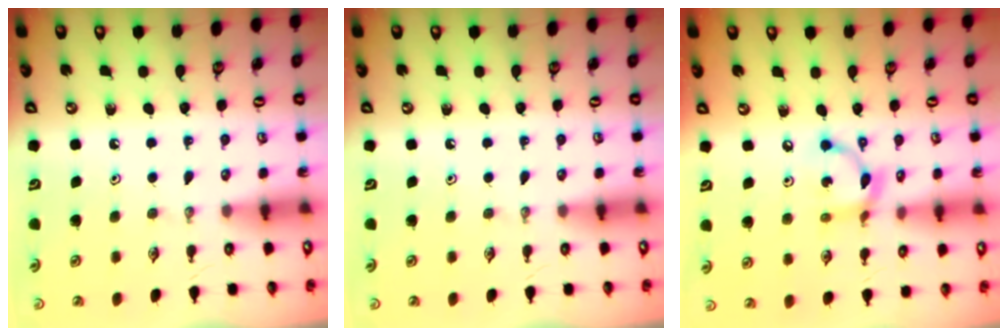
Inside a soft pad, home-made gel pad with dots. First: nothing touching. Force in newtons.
{"total": 0.0}
{"total": 8.8, "press": 8.8, "slide": 0.3}